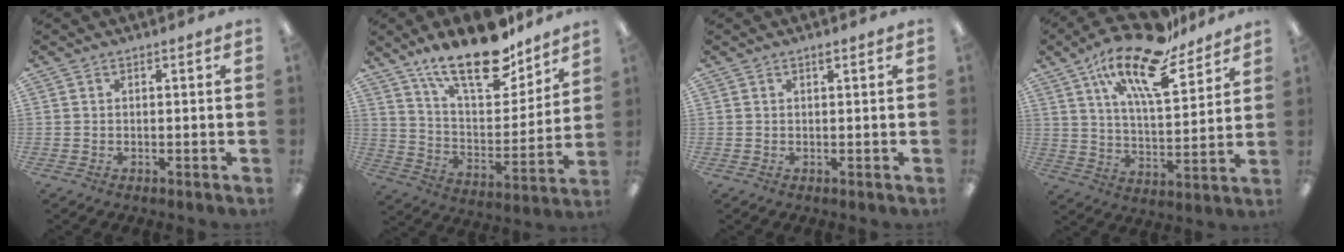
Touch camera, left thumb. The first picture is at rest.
{"total": 21.4, "force": [15.8, 8.0, 12.2], "torque": [-0.199, -0.099, 0.272]}
{"total": 0.8, "force": [0.6, 0.1, 0.6], "torque": [-0.013, 0.001, 0.011]}
{"total": 19.6, "force": [14.0, 6.2, 12.2], "torque": [-0.205, -0.086, 0.235]}